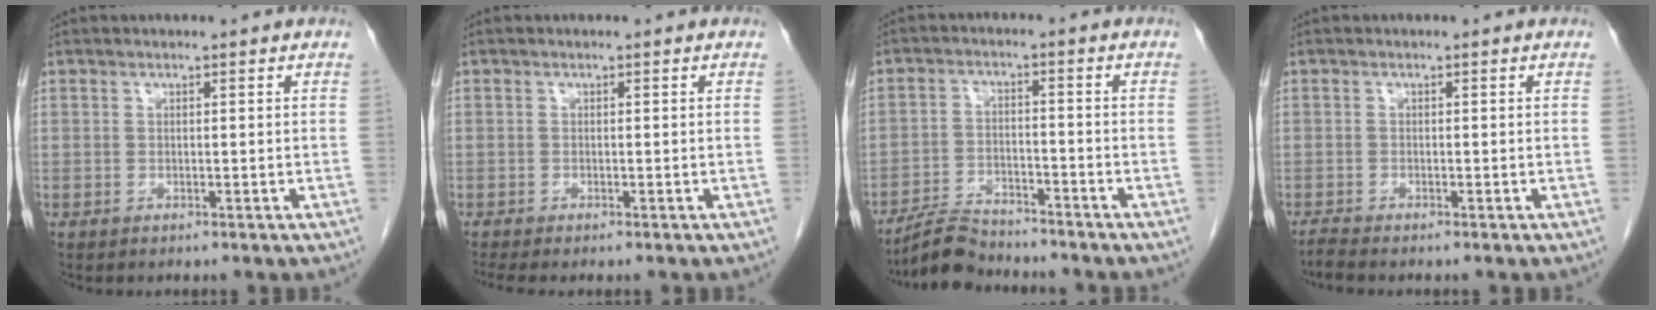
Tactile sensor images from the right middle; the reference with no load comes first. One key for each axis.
{"total": 1.6, "fx": -1.3, "fy": -0.1, "fz": 0.8, "tx": -0.017, "ty": -0.006, "tz": -0.022}
{"total": 6.2, "fx": -6.0, "fy": 1.1, "fz": 1.1, "tx": -0.023, "ty": -0.011, "tz": -0.110}
{"total": 1.2, "fx": -1.1, "fy": -0.4, "fz": 0.2, "tx": -0.013, "ty": -0.006, "tz": -0.025}